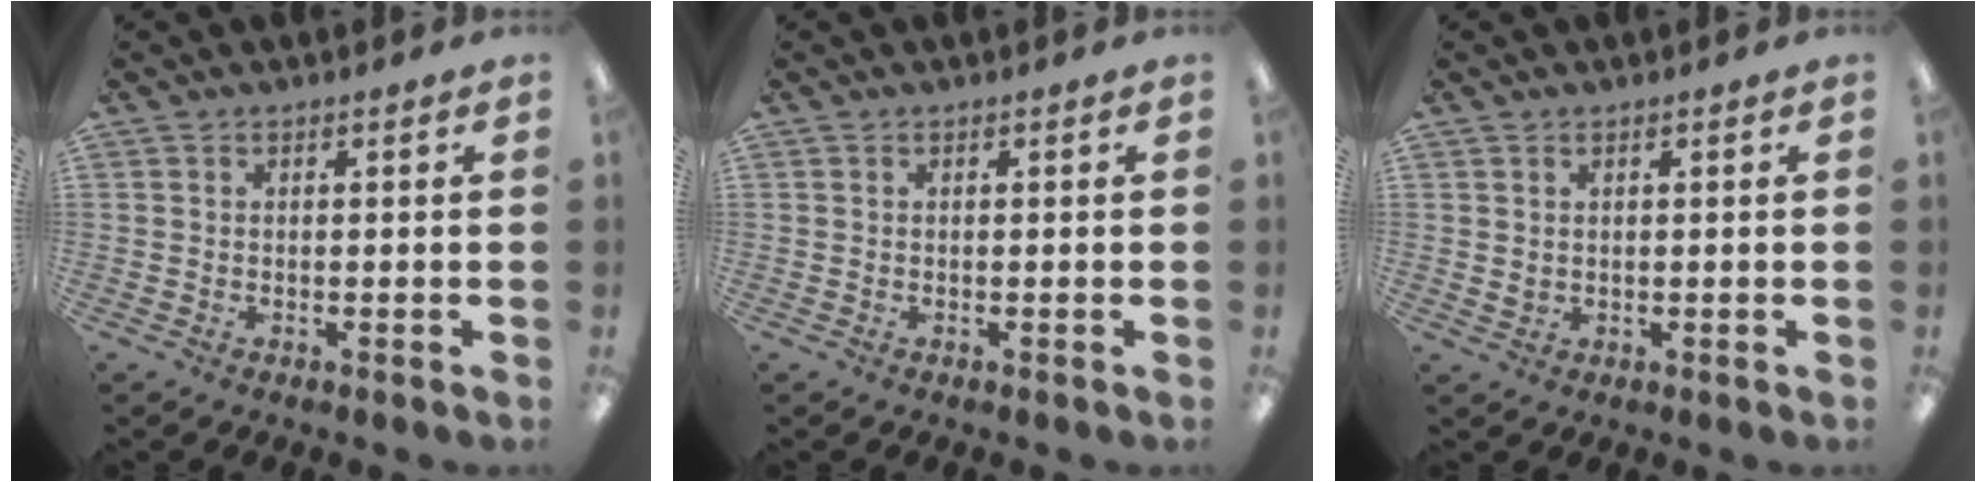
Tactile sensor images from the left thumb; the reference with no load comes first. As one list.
[{"total": 0.0}, {"total": 1.2, "force": [0.8, 0.9, 0.3], "torque": [-0.007, 0.002, 0.014]}]